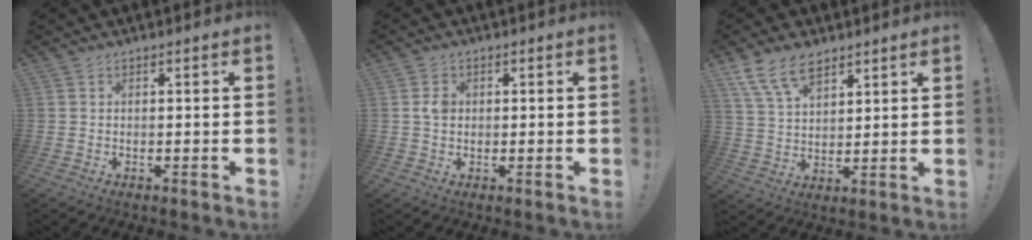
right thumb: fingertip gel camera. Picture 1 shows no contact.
{"total": 2.8, "force": [0.3, 2.1, 1.8], "torque": [-0.033, 0.006, 0.004]}
{"total": 11.1, "force": [7.5, 5.8, 5.8], "torque": [-0.112, -0.028, 0.146]}